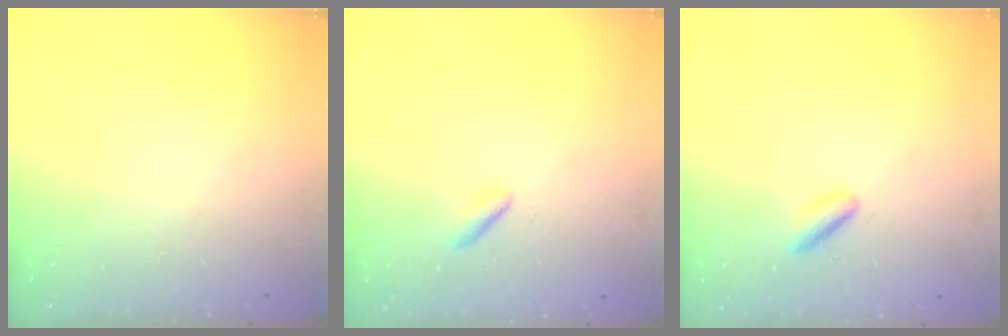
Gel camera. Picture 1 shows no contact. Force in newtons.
{"total": 1.7, "press": 1.6, "slide": 0.6}
{"total": 3.7, "press": 3.5, "slide": 1.2}